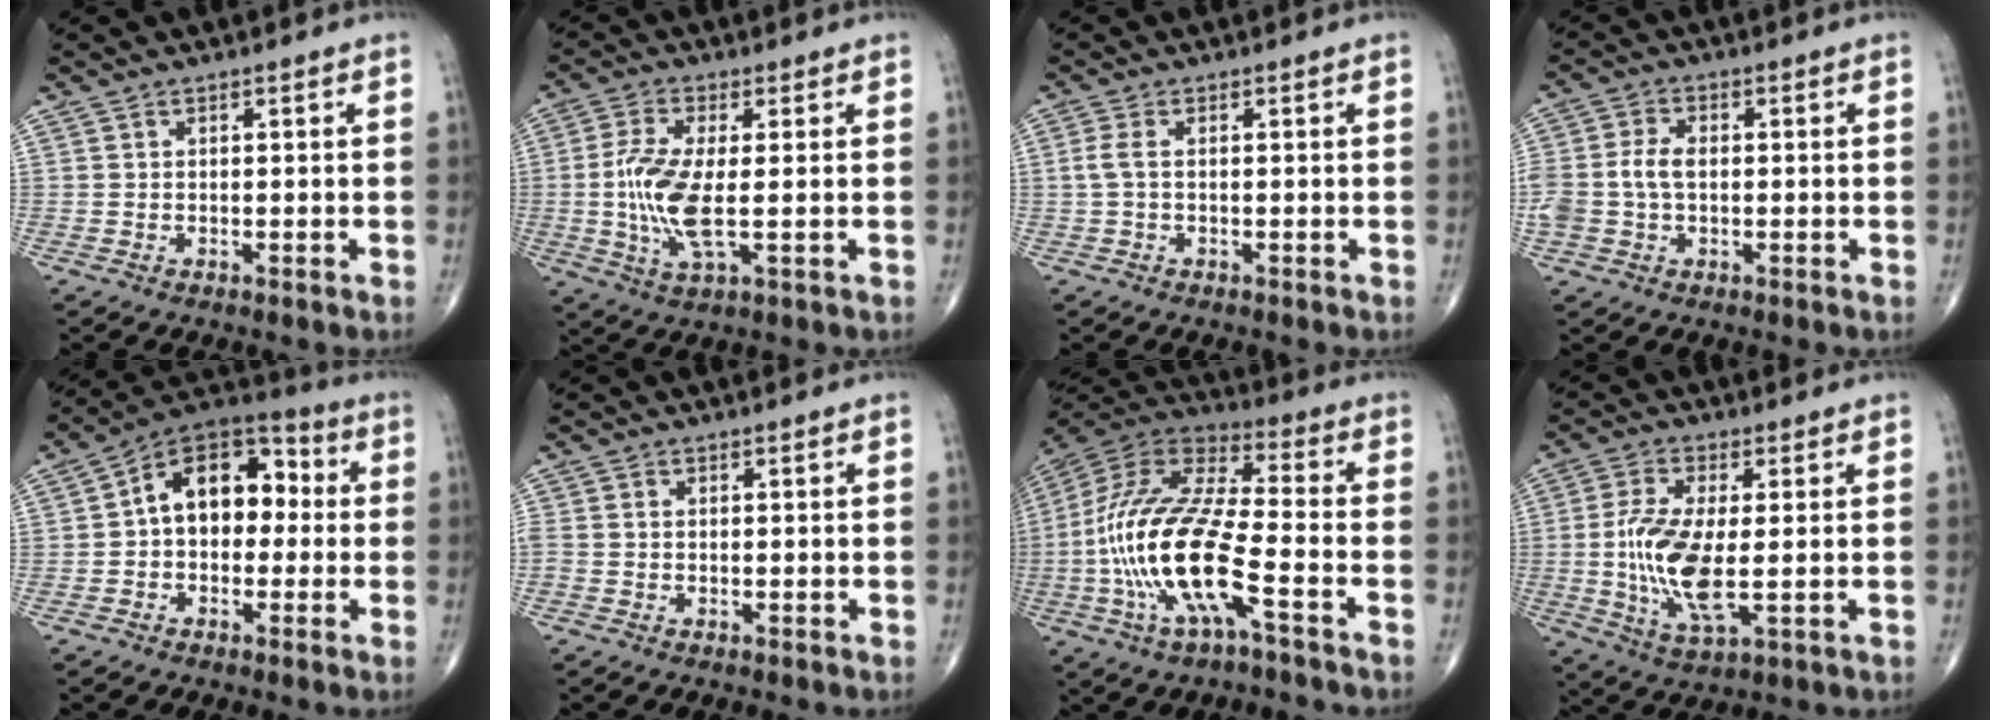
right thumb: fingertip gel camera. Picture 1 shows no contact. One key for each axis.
{"total": 9.8, "fx": -0.6, "fy": 3.1, "fz": 9.3, "tx": -0.212, "ty": -0.009, "tz": -0.012}
{"total": 2.3, "fx": 0.0, "fy": 1.0, "fz": 2.1, "tx": -0.055, "ty": 0.001, "tz": -0.002}
{"total": 7.3, "fx": -0.2, "fy": 4.9, "fz": 5.4, "tx": -0.122, "ty": 0.019, "tz": -0.004}
{"total": 13.6, "fx": 0.6, "fy": 9.1, "fz": 10.2, "tx": -0.115, "ty": 0.046, "tz": -0.008}
{"total": 1.4, "fx": -0.3, "fy": 1.0, "fz": 0.9, "tx": -0.023, "ty": -0.002, "tz": -0.012}
{"total": 21.5, "fx": -6.0, "fy": 6.5, "fz": 19.6, "tx": -0.426, "ty": 0.028, "tz": -0.110}
{"total": 12.2, "fx": -0.7, "fy": 4.5, "fz": 11.3, "tx": -0.241, "ty": -0.014, "tz": -0.011}